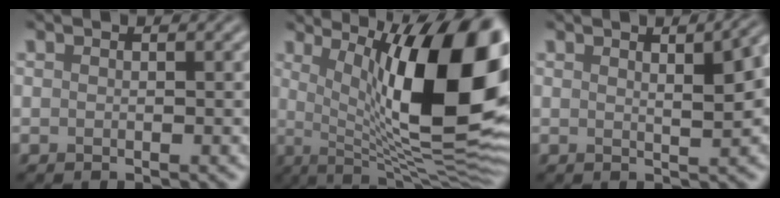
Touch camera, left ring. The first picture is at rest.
{"total": 16.6, "force": [3.3, 4.9, 15.5], "torque": [-0.185, -0.001, 0.052]}
{"total": 4.8, "force": [1.5, 1.4, 4.3], "torque": [-0.040, 0.011, 0.023]}